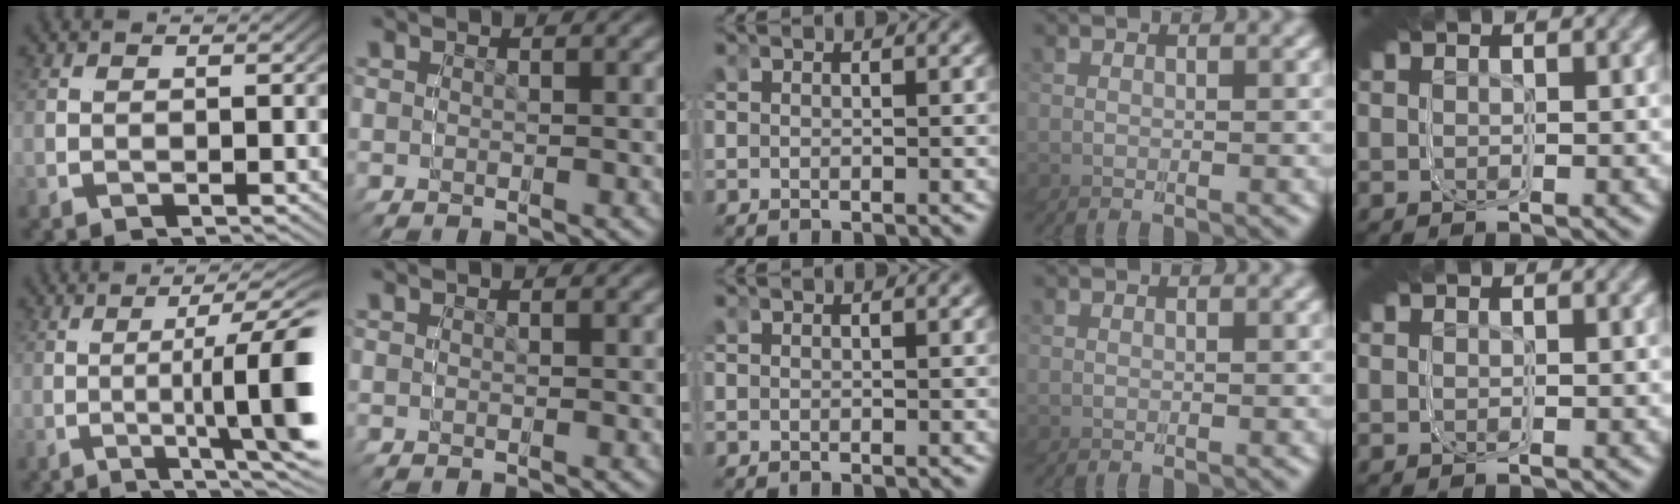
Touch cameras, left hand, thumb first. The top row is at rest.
{"thumb": {"total": 8.5, "force": [0.0, -3.4, 7.8], "torque": [-0.092, 0.053, -0.026]}}